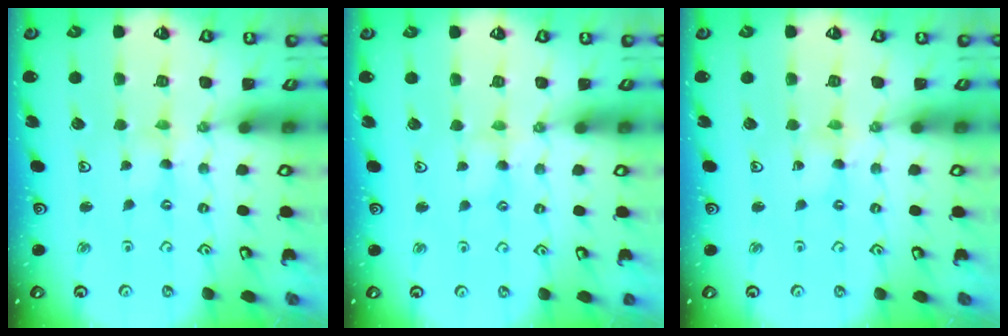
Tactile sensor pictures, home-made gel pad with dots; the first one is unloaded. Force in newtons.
{"total": 3.6, "press": 3.6, "slide": 0.5}
{"total": 0.7, "press": 0.7, "slide": 0.1}